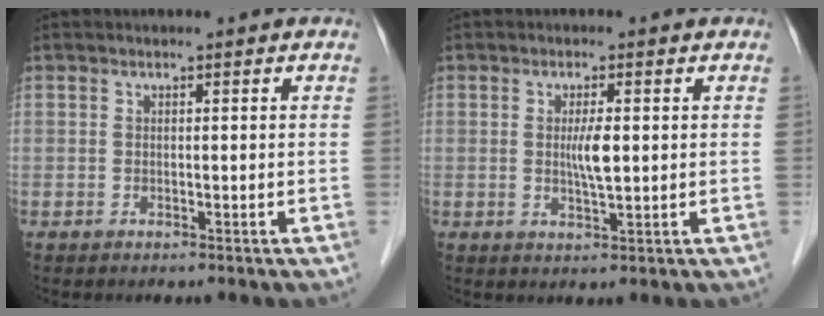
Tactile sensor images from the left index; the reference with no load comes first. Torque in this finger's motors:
{"motor_torque": [0.52, 0.43, 0.13, 0.03]}